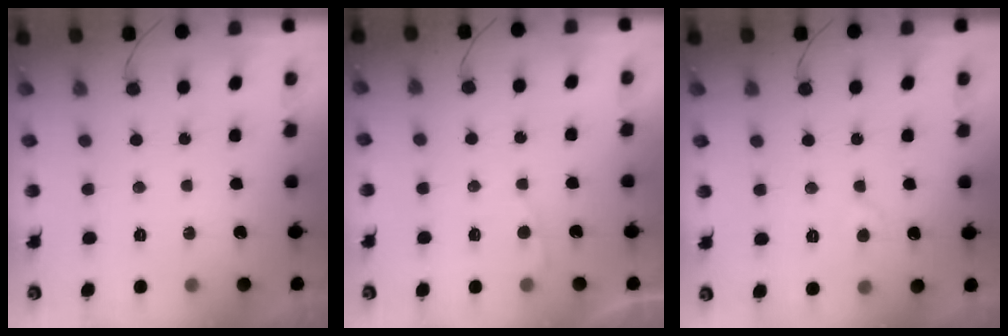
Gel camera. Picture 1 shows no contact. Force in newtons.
{"total": 2.3, "press": 2.3, "slide": 0.3}
{"total": 4.4, "press": 4.4, "slide": 0.1}